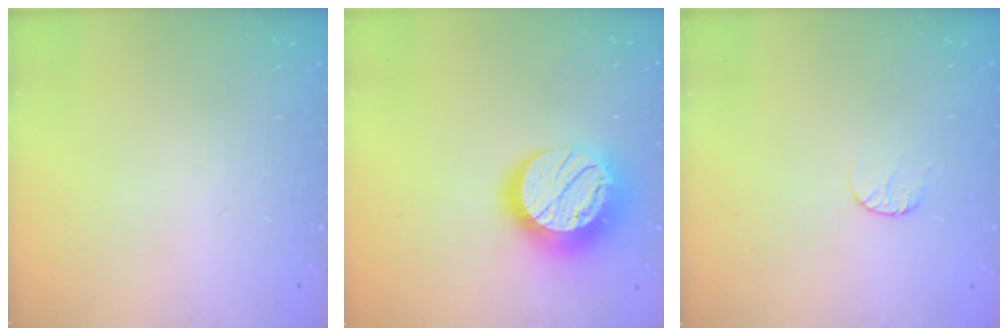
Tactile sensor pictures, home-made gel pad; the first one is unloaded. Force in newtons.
{"total": 19.7, "press": 19.7, "slide": 1.3}
{"total": 5.0, "press": 4.9, "slide": 0.5}